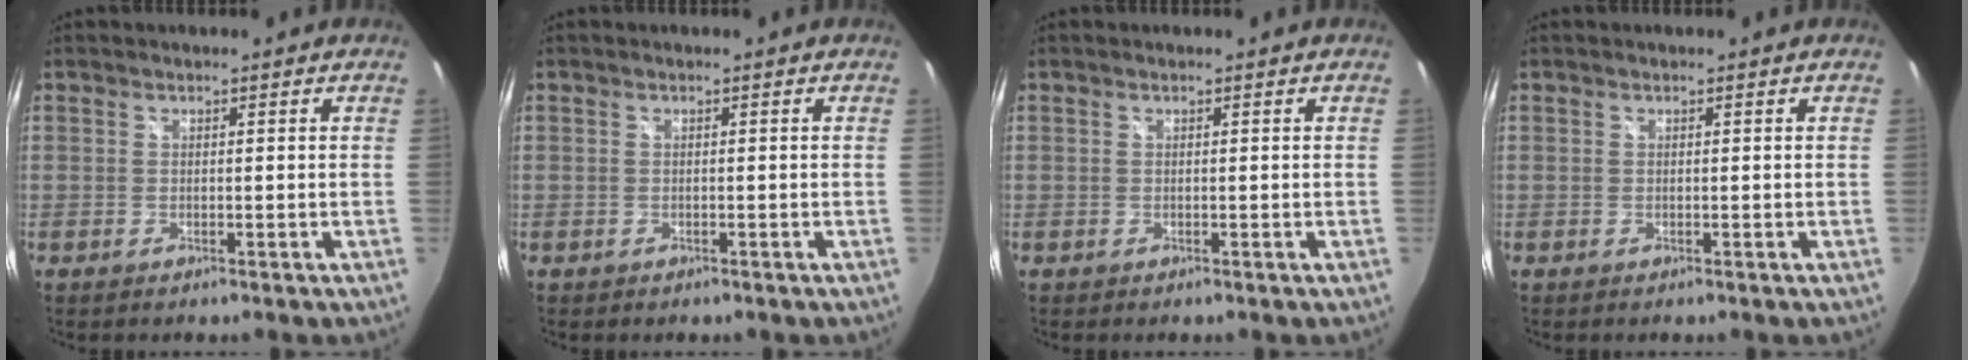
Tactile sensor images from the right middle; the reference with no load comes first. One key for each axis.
{"total": 0.5, "fx": -0.3, "fy": 0.4, "fz": 0.1, "tx": -0.003, "ty": -0.002, "tz": -0.006}
{"total": 0.0}
{"total": 0.0}